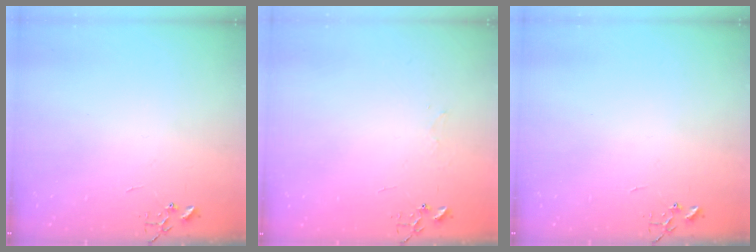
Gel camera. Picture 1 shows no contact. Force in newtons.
{"total": 3.8, "press": 3.8, "slide": 0.4}
{"total": 0.0}